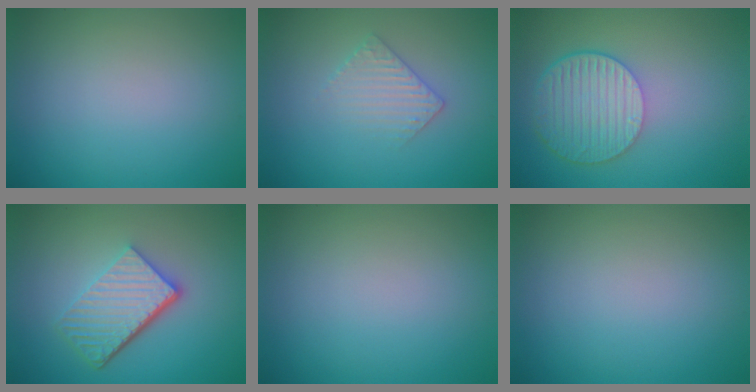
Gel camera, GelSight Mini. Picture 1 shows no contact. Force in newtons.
{"total": 2.2, "press": 2.2, "slide": 0.5}
{"total": 6.1, "press": 4.5, "slide": 4.1}
{"total": 5.7, "press": 4.0, "slide": 4.1}
{"total": 0.0}
{"total": 0.0}